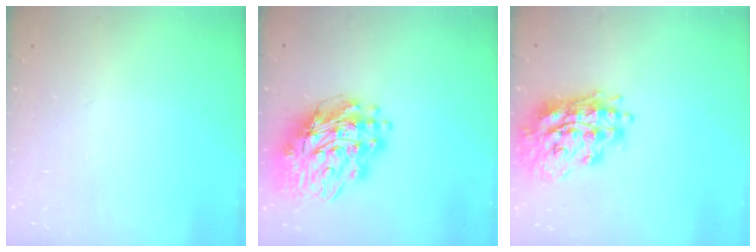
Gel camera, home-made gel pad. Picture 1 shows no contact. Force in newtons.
{"total": 18.5, "press": 18.3, "slide": 3.0}
{"total": 18.7, "press": 18.7, "slide": 1.8}